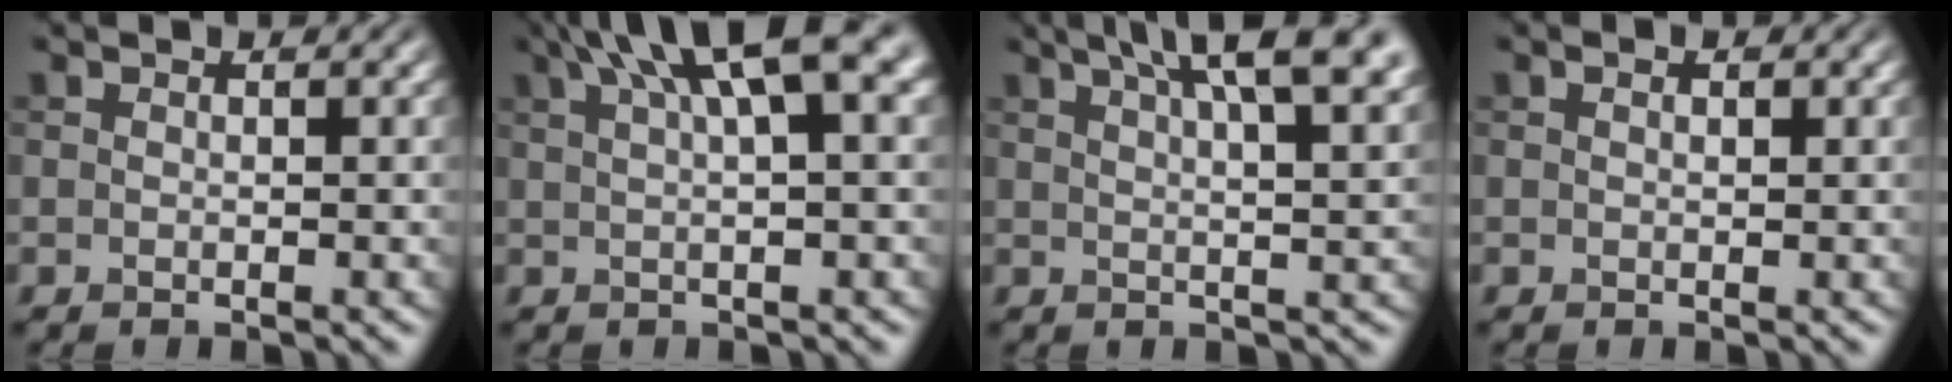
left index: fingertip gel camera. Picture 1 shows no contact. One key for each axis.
{"total": 8.9, "fx": 4.5, "fy": 2.1, "fz": 7.4, "tx": -0.096, "ty": 0.031, "tz": 0.069}
{"total": 11.0, "fx": 6.4, "fy": 3.7, "fz": 8.1, "tx": -0.082, "ty": 0.046, "tz": 0.062}
{"total": 0.9, "fx": 0.4, "fy": 0.4, "fz": 0.7, "tx": -0.010, "ty": 0.000, "tz": 0.006}